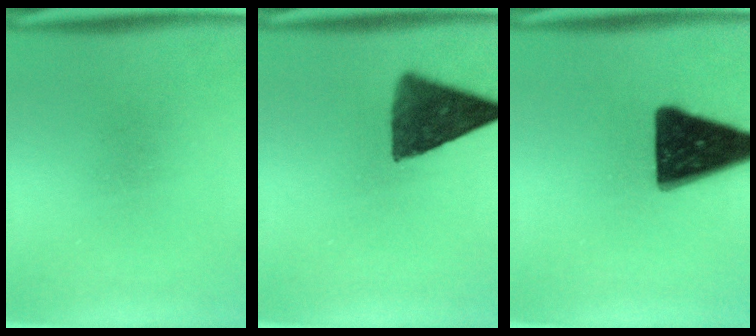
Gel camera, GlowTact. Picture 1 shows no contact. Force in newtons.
{"total": 10.4}
{"total": 17.6}